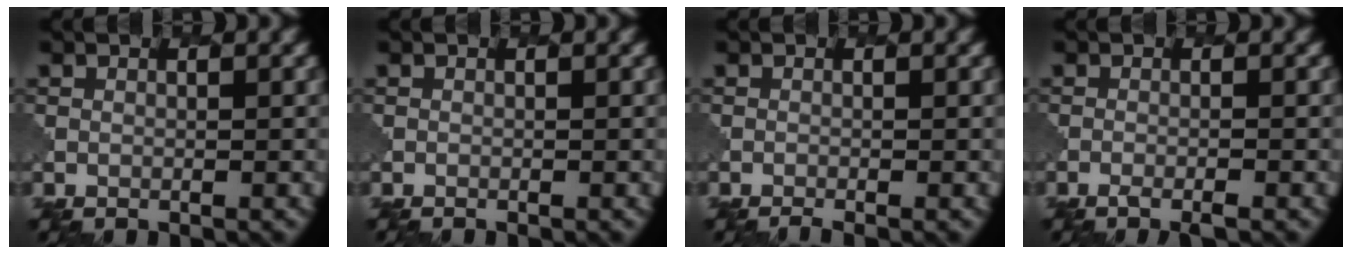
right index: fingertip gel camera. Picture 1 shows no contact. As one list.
[{"total": 0.0}, {"total": 1.0, "force": [-0.8, 0.2, 0.5], "torque": [-0.001, -0.001, -0.015]}, {"total": 1.5, "force": [-1.0, 0.3, 1.1], "torque": [-0.014, -0.001, -0.024]}]